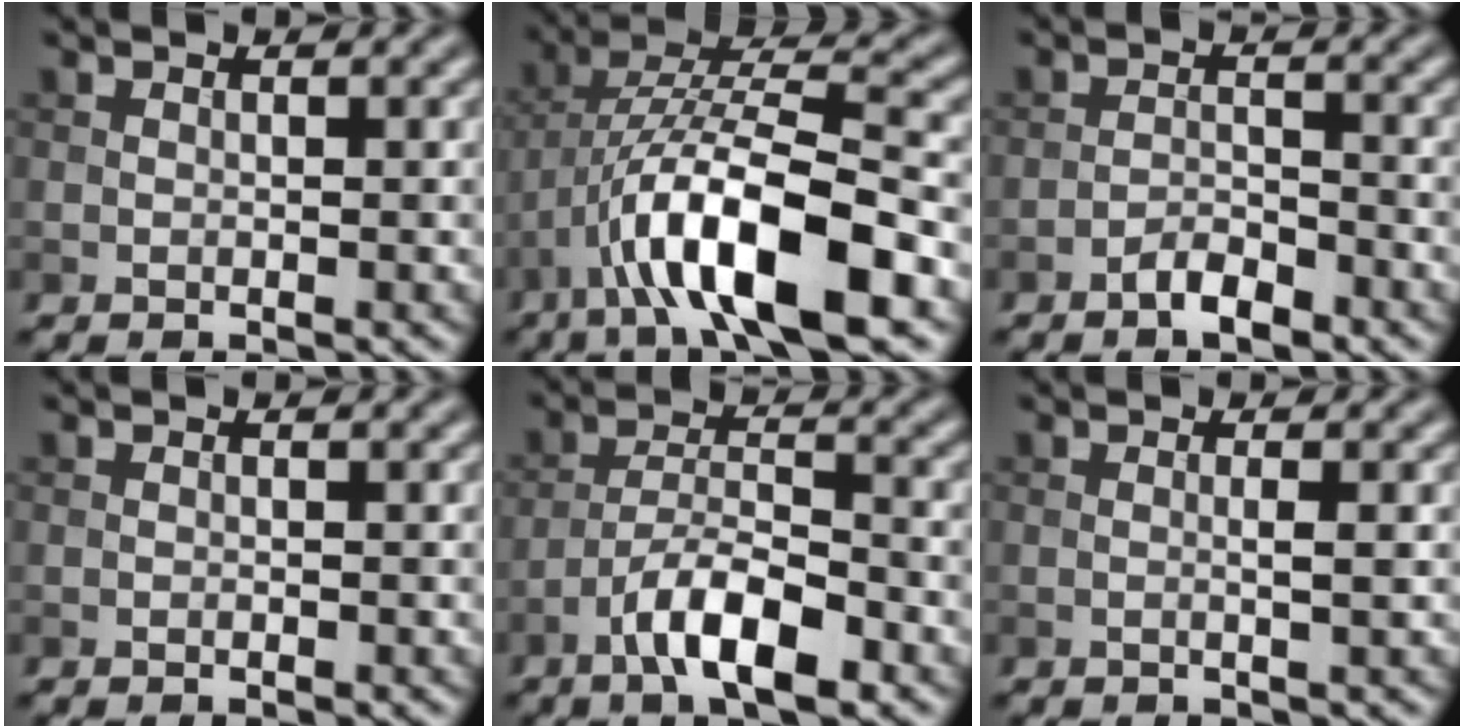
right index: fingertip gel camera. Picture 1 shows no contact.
{"total": 12.2, "force": [-5.6, 3.4, 10.3], "torque": [-0.183, 0.012, -0.098]}
{"total": 2.4, "force": [-1.8, 0.8, 1.4], "torque": [-0.020, 0.007, -0.035]}
{"total": 0.0}
{"total": 6.5, "force": [-3.8, 2.0, 4.9], "torque": [-0.084, 0.009, -0.071]}
{"total": 1.2, "force": [0.0, 0.2, 1.2], "torque": [-0.015, 0.002, -0.004]}